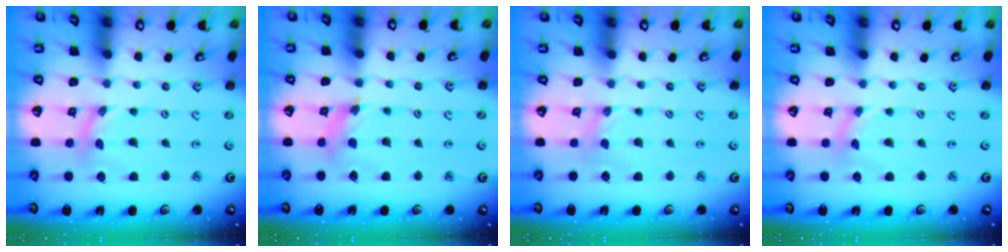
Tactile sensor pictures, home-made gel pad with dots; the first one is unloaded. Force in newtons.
{"total": 3.4, "press": 3.4, "slide": 0.3}
{"total": 1.1, "press": 1.1, "slide": 0.4}
{"total": 0.0}